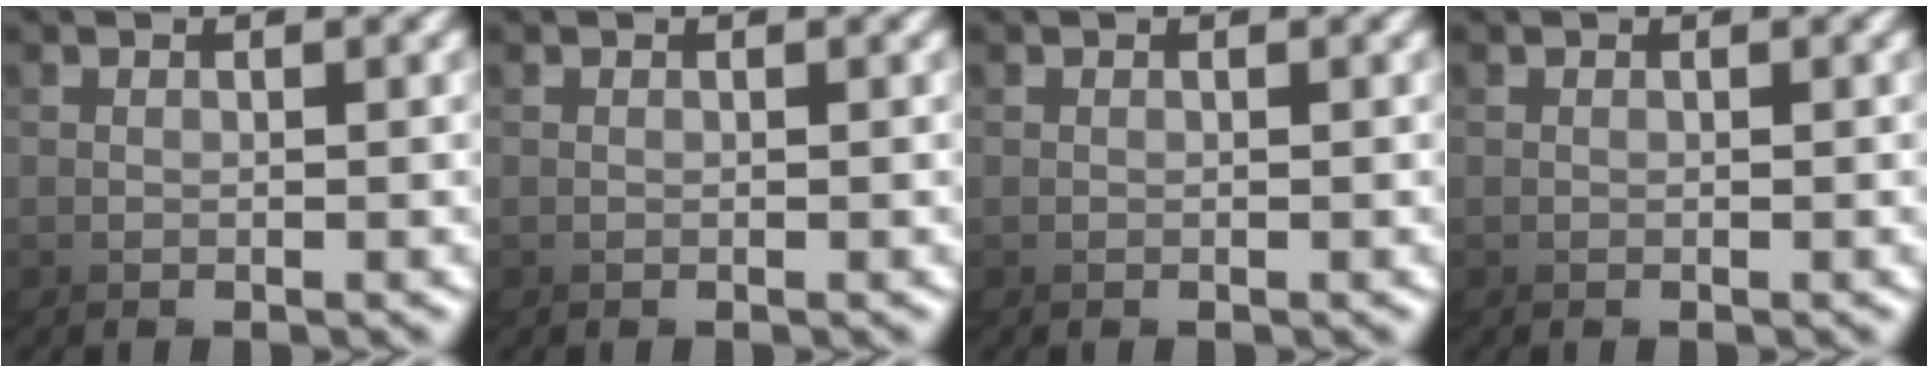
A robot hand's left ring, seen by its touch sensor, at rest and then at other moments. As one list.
[{"total": 0.0}, {"total": 0.0}, {"total": 0.0}]